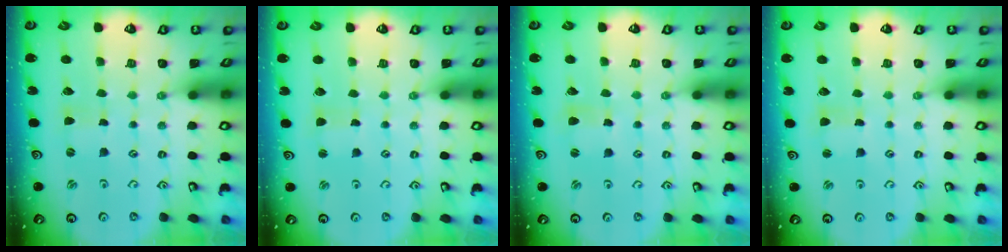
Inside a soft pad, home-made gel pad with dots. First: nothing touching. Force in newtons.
{"total": 1.6, "press": 1.6, "slide": 0.3}
{"total": 2.1, "press": 2.1, "slide": 0.3}
{"total": 0.9, "press": 0.9, "slide": 0.3}